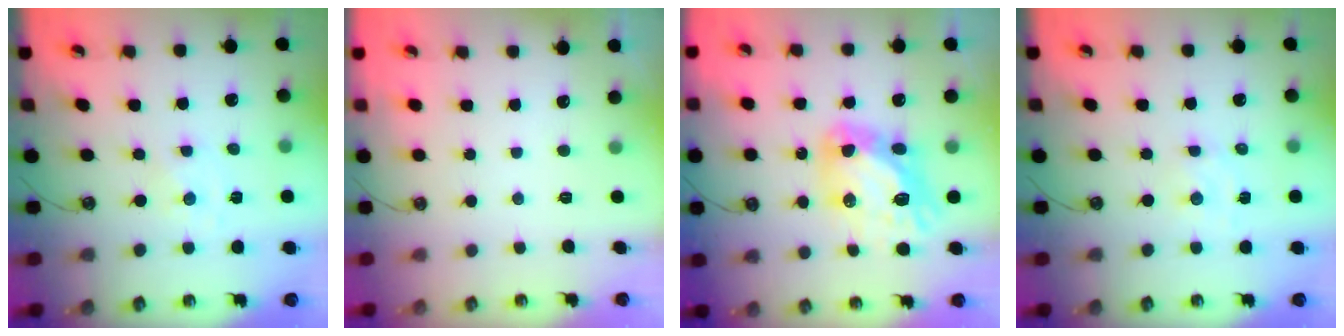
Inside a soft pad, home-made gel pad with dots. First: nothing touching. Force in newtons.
{"total": 0.0}
{"total": 14.0, "press": 13.9, "slide": 1.2}
{"total": 2.1, "press": 2.1, "slide": 0.5}